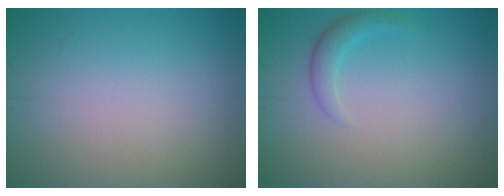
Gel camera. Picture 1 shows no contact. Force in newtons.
{"total": 1.5, "press": 1.5, "slide": 0.2}